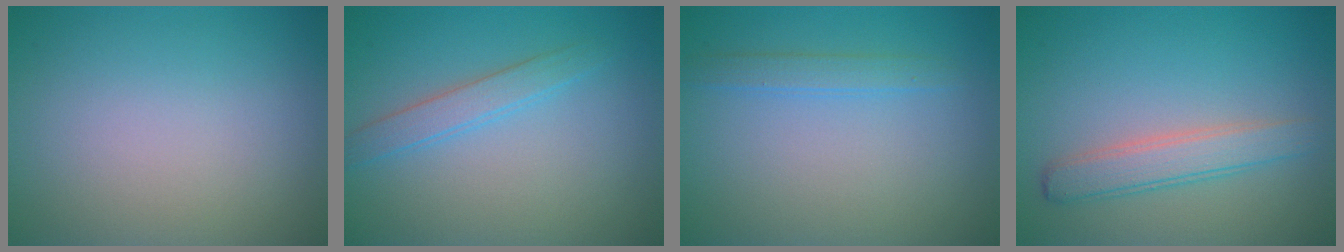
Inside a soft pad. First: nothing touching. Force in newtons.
{"total": 2.1, "press": 2.1, "slide": 0.1}
{"total": 1.5, "press": 1.5, "slide": 0.2}
{"total": 3.0, "press": 3.0, "slide": 0.1}